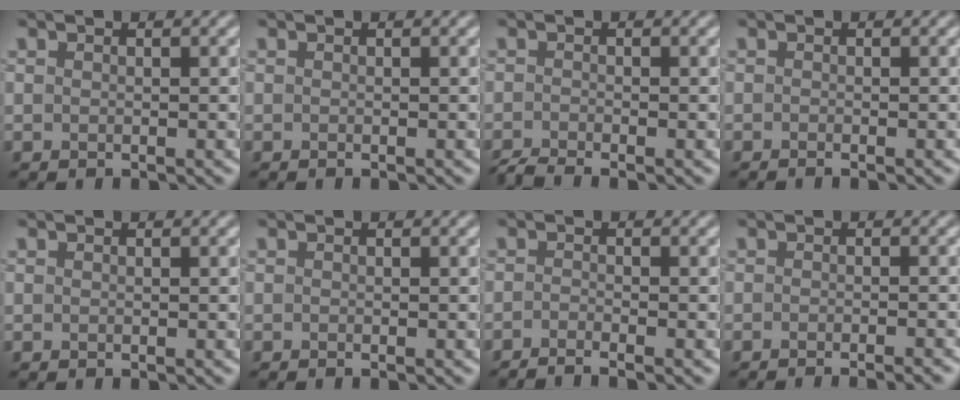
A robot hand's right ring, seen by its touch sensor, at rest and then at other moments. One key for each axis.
{"total": 0.0}
{"total": 1.9, "fx": -1.8, "fy": 0.0, "fz": 0.7, "tx": -0.018, "ty": -0.006, "tz": -0.044}
{"total": 0.6, "fx": -0.5, "fy": -0.2, "fz": 0.2, "tx": -0.004, "ty": -0.003, "tz": -0.012}
{"total": 0.0}
{"total": 0.0}
{"total": 2.2, "fx": -1.9, "fy": 0.0, "fz": 1.1, "tx": -0.021, "ty": -0.002, "tz": -0.041}
{"total": 3.3, "fx": -2.8, "fy": 0.4, "fz": 1.8, "tx": -0.028, "ty": 0.003, "tz": -0.031}